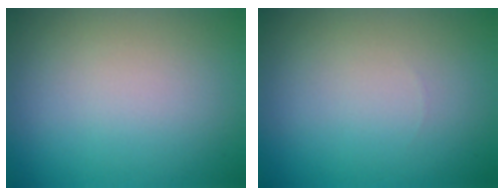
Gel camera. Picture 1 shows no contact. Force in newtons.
{"total": 0.0}